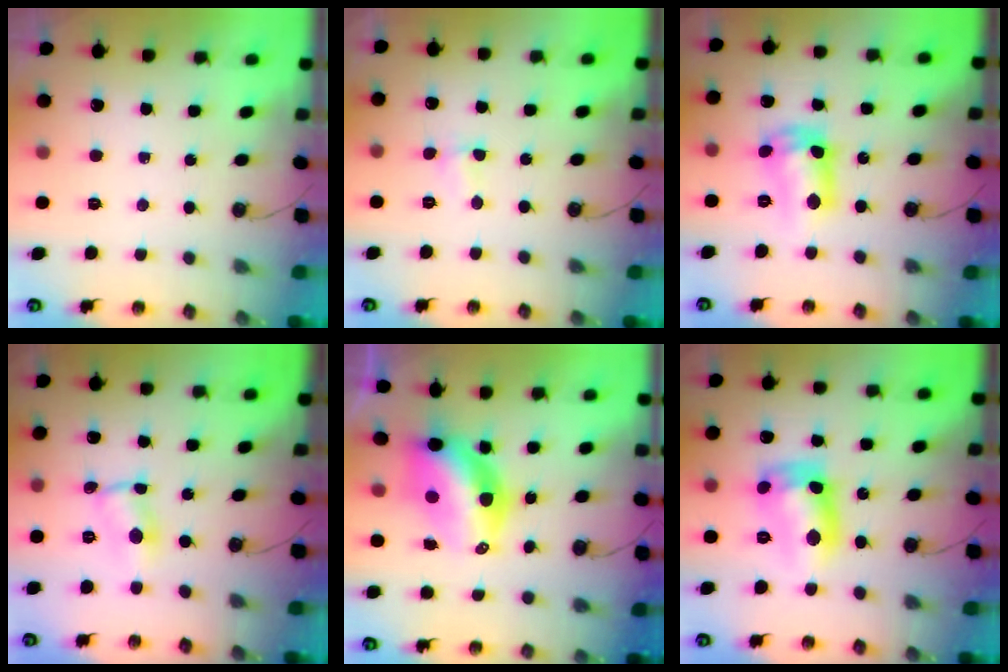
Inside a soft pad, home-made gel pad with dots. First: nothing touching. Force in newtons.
{"total": 1.6, "press": 1.3, "slide": 0.9}
{"total": 12.3, "press": 12.3, "slide": 1.0}
{"total": 2.2, "press": 2.1, "slide": 0.3}
{"total": 10.4, "press": 10.4, "slide": 0.9}
{"total": 12.7, "press": 12.7, "slide": 1.0}